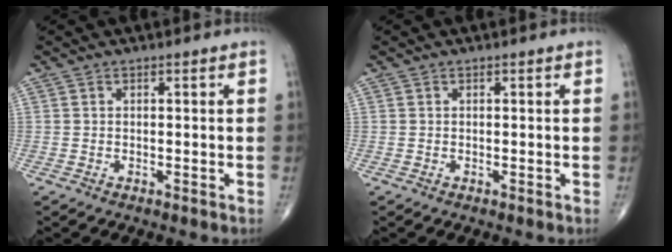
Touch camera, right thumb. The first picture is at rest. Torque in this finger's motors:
{"motor_torque": [-0.08, 0.08, 0.00, 0.00, 0.00]}